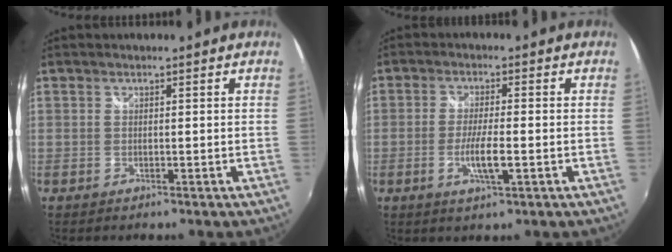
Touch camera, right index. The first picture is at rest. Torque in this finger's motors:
{"motor_torque": [1.04, -0.57, 0.50, 0.14]}